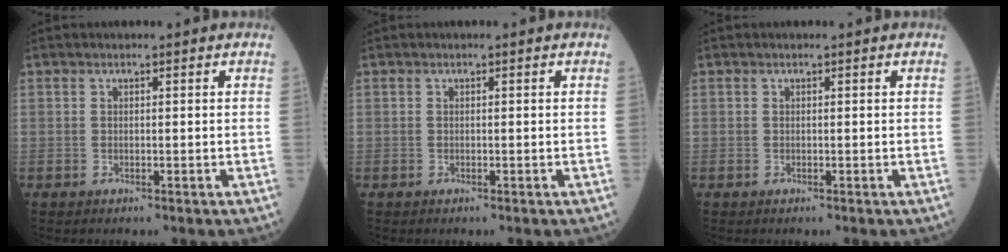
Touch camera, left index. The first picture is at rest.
{"total": 0.0}
{"total": 0.0}